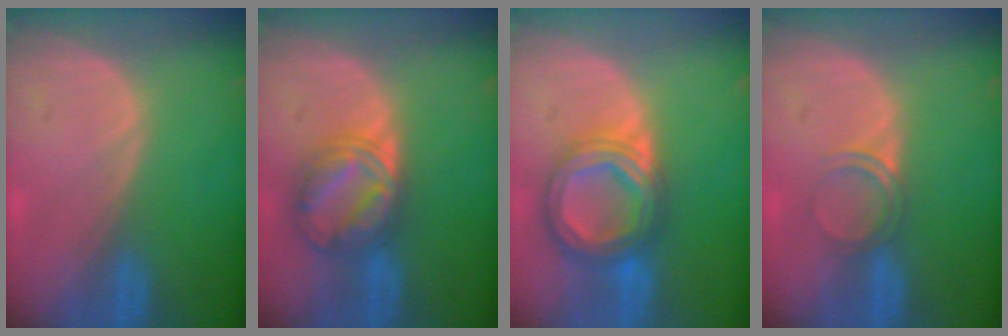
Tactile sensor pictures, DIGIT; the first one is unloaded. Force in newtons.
{"total": 7.3, "press": 7.3, "slide": 0.5}
{"total": 8.4, "press": 8.4, "slide": 0.5}
{"total": 2.9, "press": 2.6, "slide": 1.1}